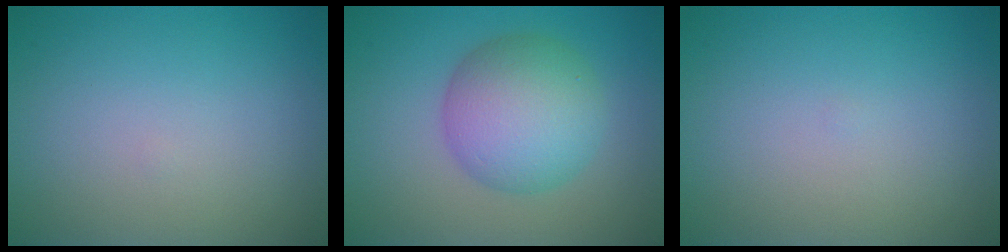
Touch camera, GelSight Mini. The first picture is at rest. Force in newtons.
{"total": 7.0, "press": 7.0, "slide": 0.1}
{"total": 0.0}